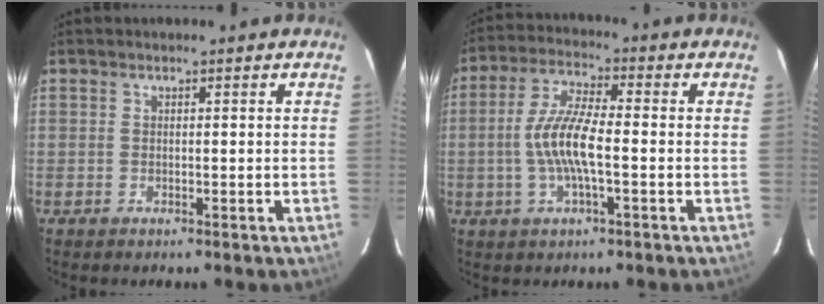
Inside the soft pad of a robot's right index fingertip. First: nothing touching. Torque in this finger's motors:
{"motor_torque": [1.09, -0.63, 0.56, 0.18]}